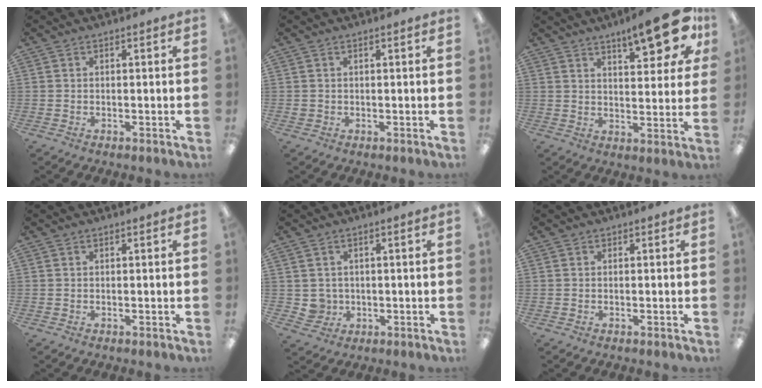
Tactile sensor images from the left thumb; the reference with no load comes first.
{"total": 1.0, "force": [0.4, 0.6, 0.7], "torque": [-0.015, 0.004, 0.006]}
{"total": 14.0, "force": [9.0, 3.8, 10.0], "torque": [-0.131, -0.050, 0.141]}
{"total": 0.0}
{"total": 3.4, "force": [0.7, 3.2, 0.7], "torque": [-0.022, 0.004, 0.015]}
{"total": 0.0}